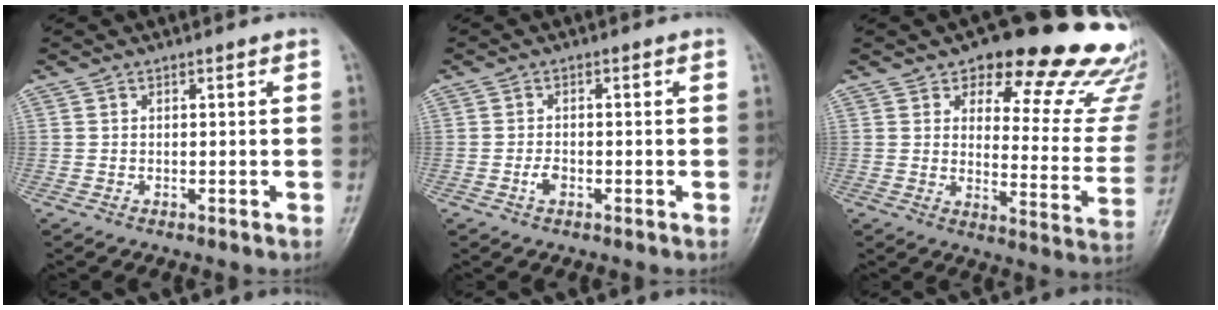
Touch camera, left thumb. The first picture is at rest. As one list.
[{"total": 1.9, "force": [-0.8, 1.2, 1.3], "torque": [-0.022, 0.003, -0.017]}, {"total": 22.2, "force": [16.6, 8.7, 11.8], "torque": [-0.086, -0.103, 0.193]}]